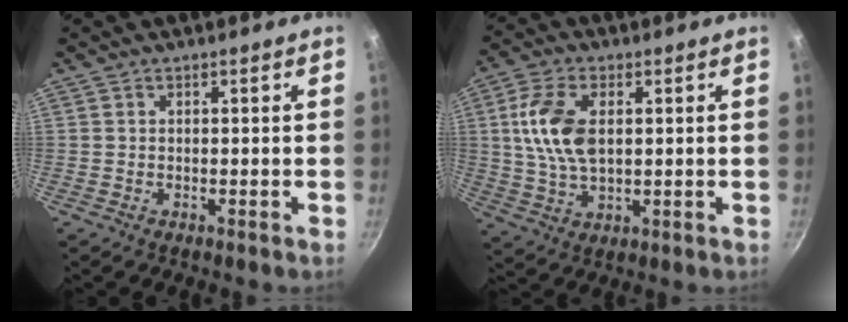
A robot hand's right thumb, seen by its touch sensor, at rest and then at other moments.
{"total": 11.0, "force": [1.9, 6.1, 8.9], "torque": [-0.168, 0.001, 0.036]}